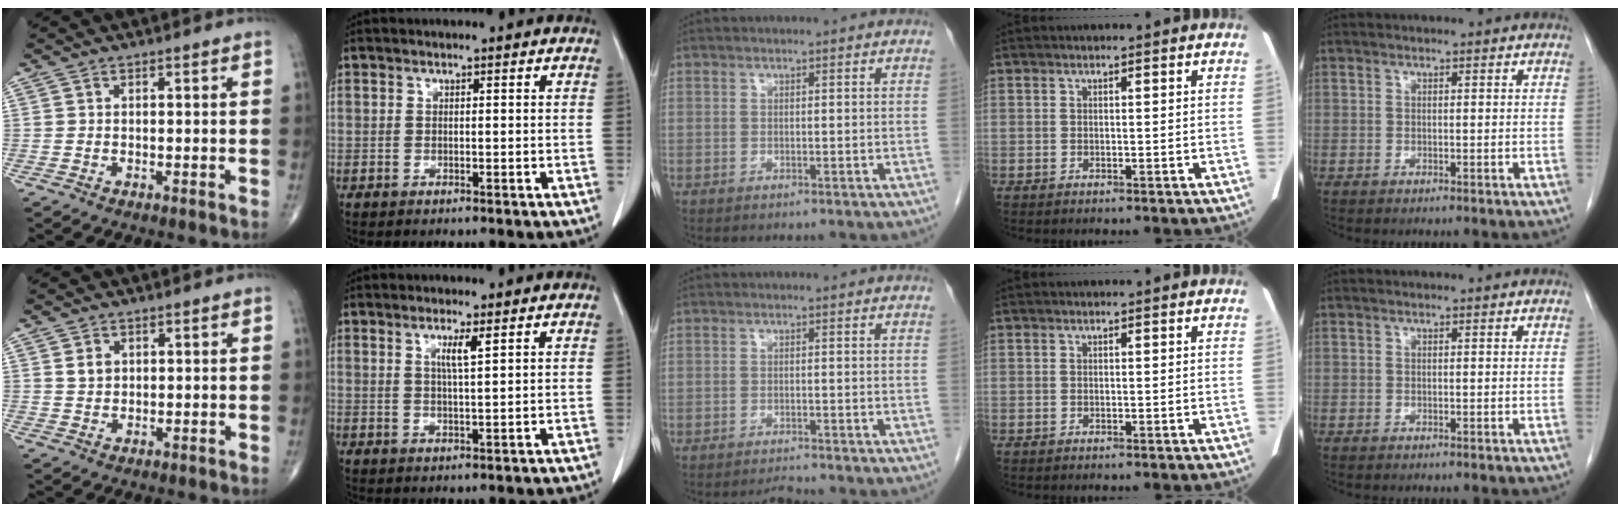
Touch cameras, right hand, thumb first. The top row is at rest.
{"thumb": {"total": 2.5, "force": [0.9, 1.9, 1.3], "torque": [-0.015, -0.005, 0.018]}, "index": {"total": 2.9, "force": [1.3, -0.1, 2.6], "torque": [-0.050, -0.003, 0.025]}, "middle": {"total": 1.4, "force": [-1.4, -0.3, 0.0], "torque": [-0.006, -0.012, -0.019]}}